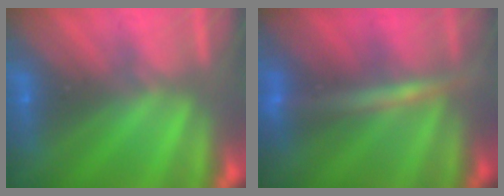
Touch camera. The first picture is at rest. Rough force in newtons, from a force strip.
{"total": 2.6}